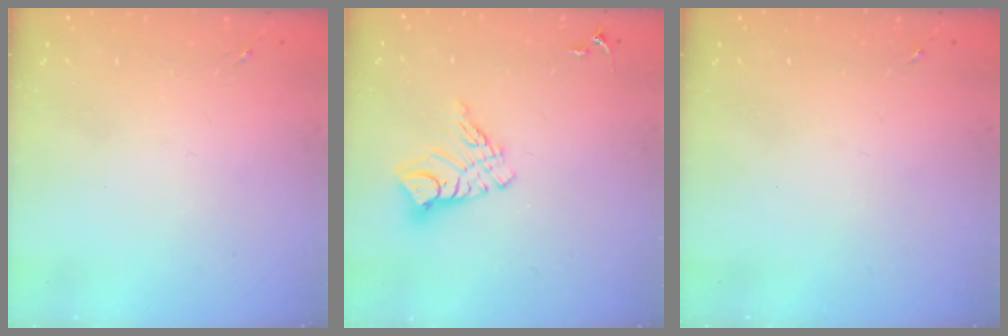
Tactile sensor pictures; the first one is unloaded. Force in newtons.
{"total": 10.3, "press": 10.3, "slide": 0.9}
{"total": 0.0}